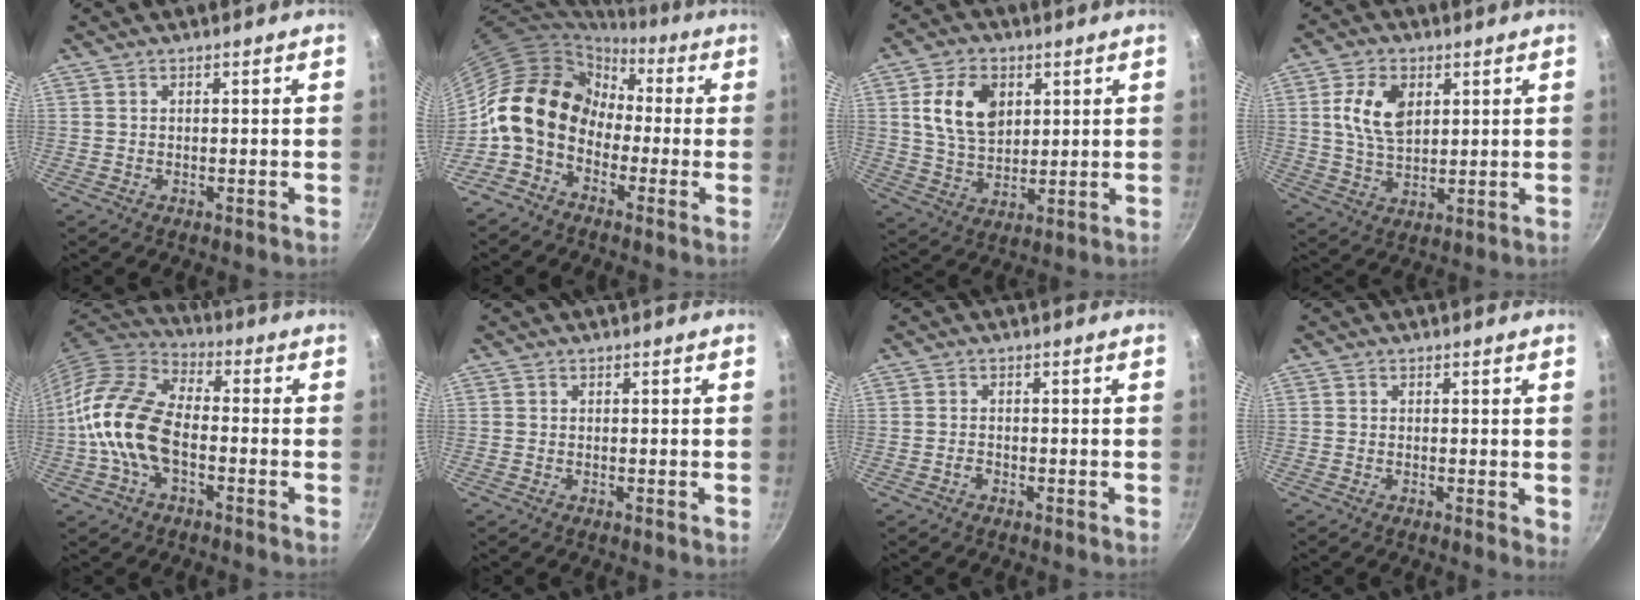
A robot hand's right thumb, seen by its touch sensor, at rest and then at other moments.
{"total": 13.3, "force": [-1.3, 10.4, 8.3], "torque": [-0.106, 0.041, -0.047]}
{"total": 11.3, "force": [3.4, 7.8, 7.4], "torque": [-0.114, -0.012, 0.065]}
{"total": 9.4, "force": [2.7, 5.9, 6.8], "torque": [-0.115, -0.010, 0.051]}
{"total": 14.7, "force": [-2.9, 8.5, 11.7], "torque": [-0.208, 0.037, -0.073]}
{"total": 0.0}
{"total": 0.9, "force": [-0.7, 0.5, 0.4], "torque": [-0.010, 0.005, -0.016]}
{"total": 1.7, "force": [0.1, 0.8, 1.5], "torque": [-0.019, -0.005, -0.001]}